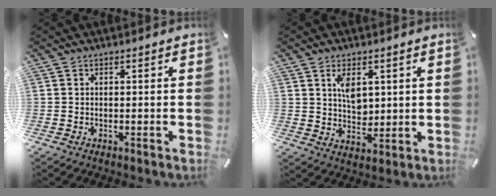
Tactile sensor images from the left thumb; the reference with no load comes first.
{"total": 6.4, "force": [2.6, 4.3, 3.9], "torque": [-0.056, -0.010, 0.043]}